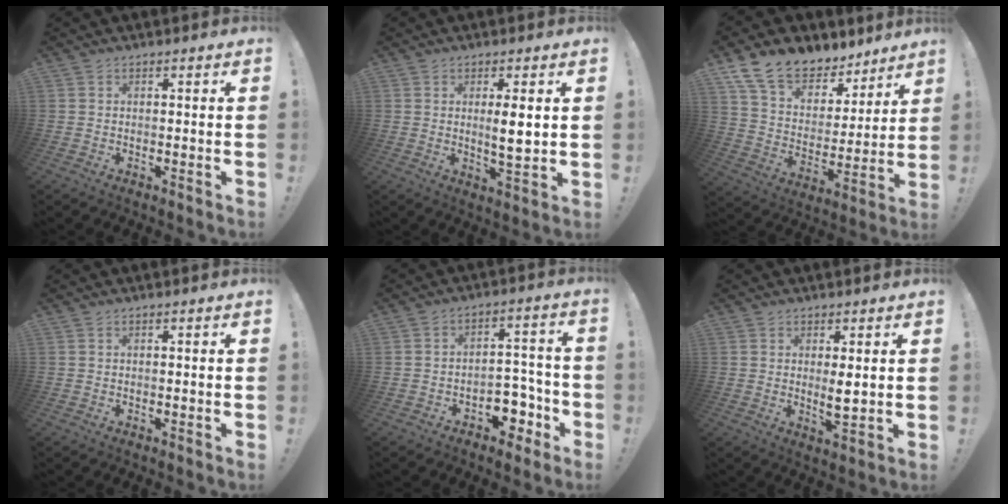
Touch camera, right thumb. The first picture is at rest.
{"total": 5.8, "force": [0.9, 0.8, 5.7], "torque": [-0.088, -0.014, 0.011]}
{"total": 14.7, "force": [11.2, 7.6, 5.6], "torque": [-0.108, -0.080, 0.210]}
{"total": 0.0}
{"total": 9.2, "force": [-5.0, 6.3, 4.5], "torque": [-0.040, 0.040, -0.078]}
{"total": 4.2, "force": [1.2, 1.0, 3.9], "torque": [-0.054, -0.018, 0.019]}